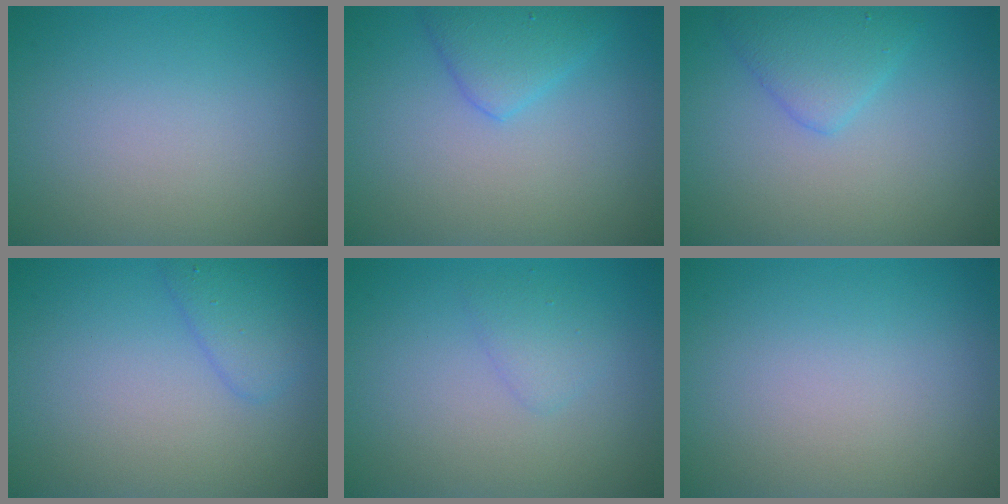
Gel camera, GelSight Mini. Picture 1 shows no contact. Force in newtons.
{"total": 2.8, "press": 2.8, "slide": 0.2}
{"total": 2.7, "press": 2.7, "slide": 0.2}
{"total": 2.2, "press": 2.2, "slide": 0.1}
{"total": 1.3, "press": 1.3, "slide": 0.1}
{"total": 0.0}